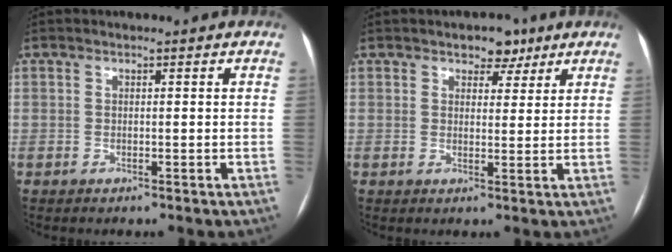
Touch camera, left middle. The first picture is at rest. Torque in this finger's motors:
{"motor_torque": [0.26, -0.25, 0.00, 0.02]}